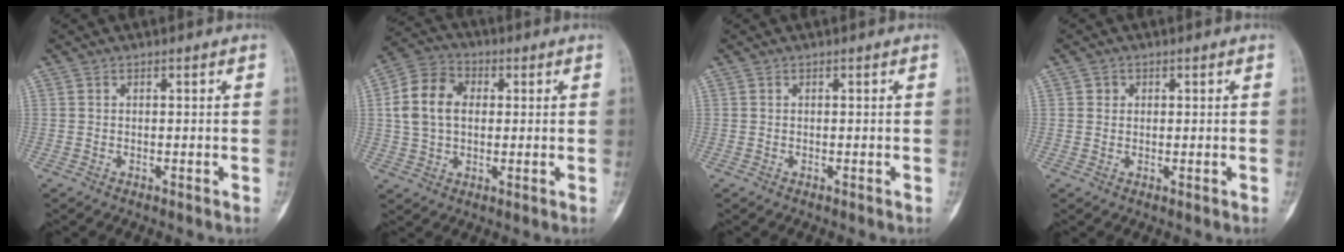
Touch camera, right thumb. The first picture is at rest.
{"total": 10.8, "force": [1.5, 7.9, 7.2], "torque": [-0.122, 0.020, 0.020]}
{"total": 0.0}
{"total": 1.5, "force": [0.5, 1.4, 0.3], "torque": [0.008, 0.001, 0.003]}